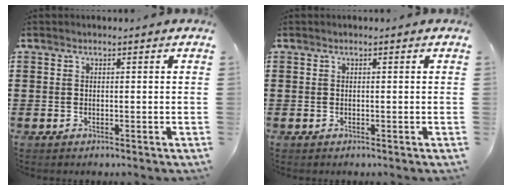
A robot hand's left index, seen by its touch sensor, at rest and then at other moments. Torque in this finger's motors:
{"motor_torque": [-0.27, 0.56, -0.35, -0.18]}